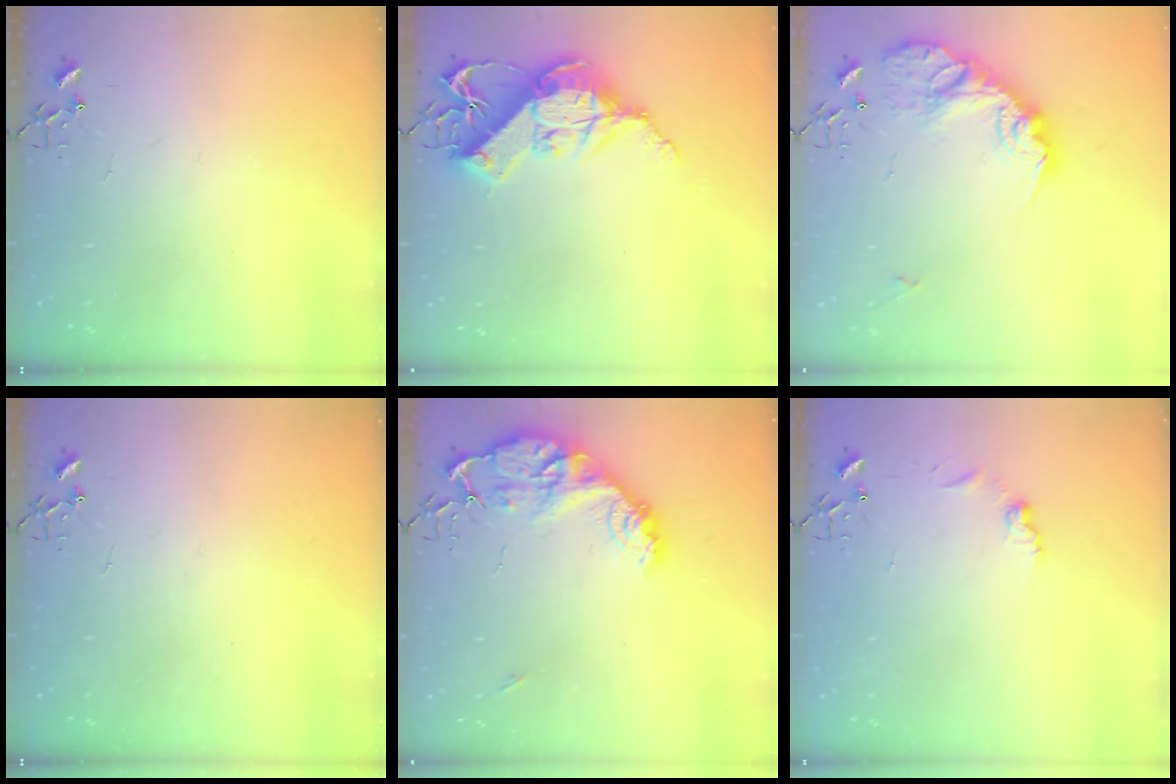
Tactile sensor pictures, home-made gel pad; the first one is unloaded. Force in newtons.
{"total": 15.6, "press": 15.4, "slide": 2.0}
{"total": 18.5, "press": 18.5, "slide": 0.6}
{"total": 0.0}
{"total": 15.4, "press": 15.3, "slide": 1.3}
{"total": 7.3, "press": 7.3, "slide": 0.4}